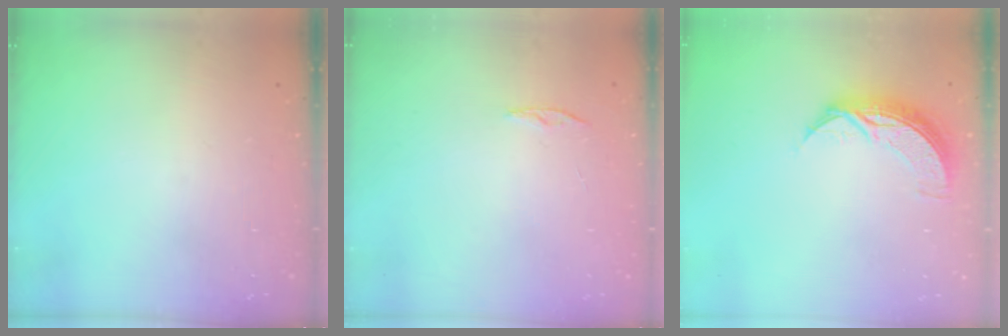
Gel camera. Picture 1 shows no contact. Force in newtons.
{"total": 4.0, "press": 3.9, "slide": 0.4}
{"total": 8.7, "press": 8.7, "slide": 0.3}